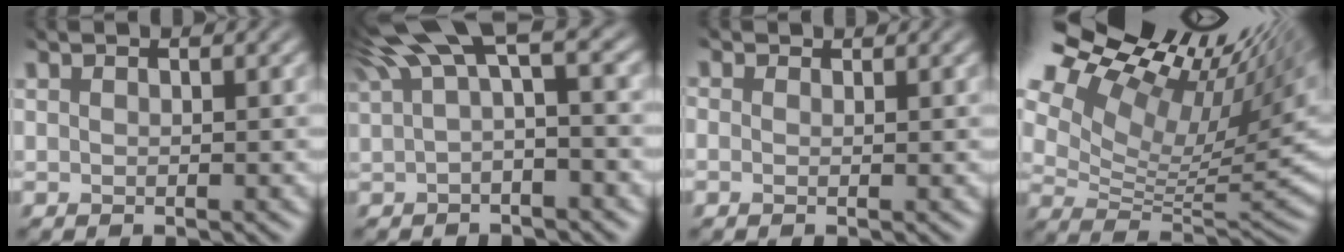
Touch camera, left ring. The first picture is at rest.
{"total": 6.6, "force": [2.3, 2.5, 5.7], "torque": [-0.140, 0.009, 0.058]}
{"total": 1.0, "force": [0.0, -0.4, -0.9], "torque": [0.007, -0.006, 0.008]}
{"total": 15.4, "force": [7.2, 7.9, 11.1], "torque": [-0.216, 0.039, 0.155]}